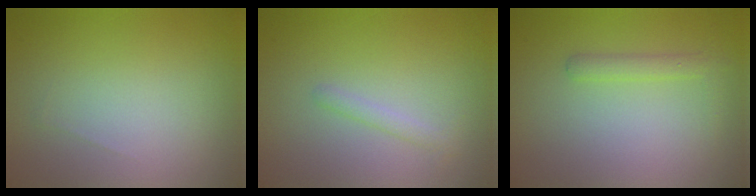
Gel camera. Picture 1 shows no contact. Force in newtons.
{"total": 1.1, "press": 1.1, "slide": 0.0}
{"total": 1.6, "press": 1.6, "slide": 0.1}